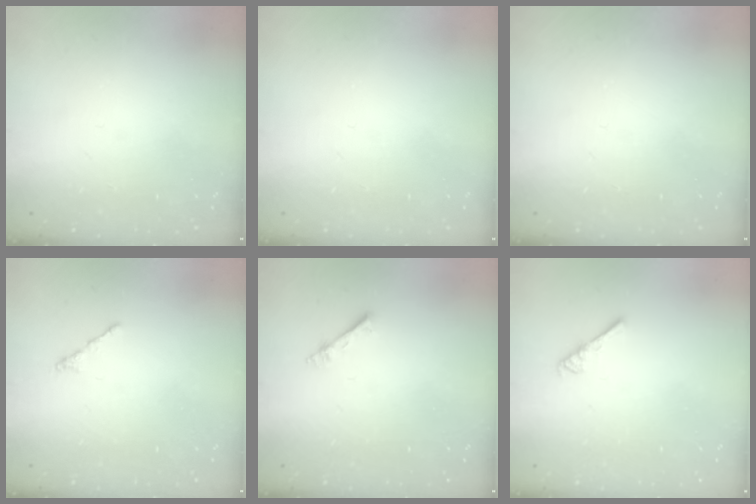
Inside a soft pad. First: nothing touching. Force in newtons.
{"total": 0.0}
{"total": 0.0}
{"total": 0.5, "press": 0.4, "slide": 0.3}
{"total": 4.0, "press": 3.9, "slide": 0.5}
{"total": 2.7, "press": 2.6, "slide": 0.4}